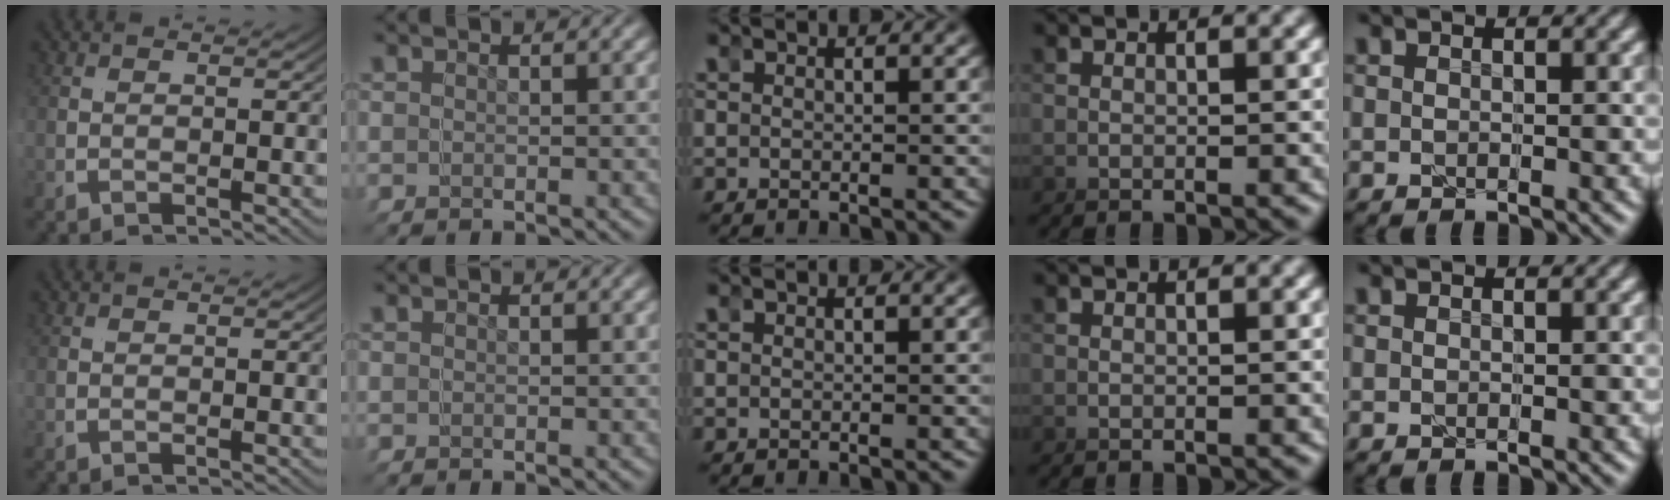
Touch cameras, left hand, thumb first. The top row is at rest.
{}